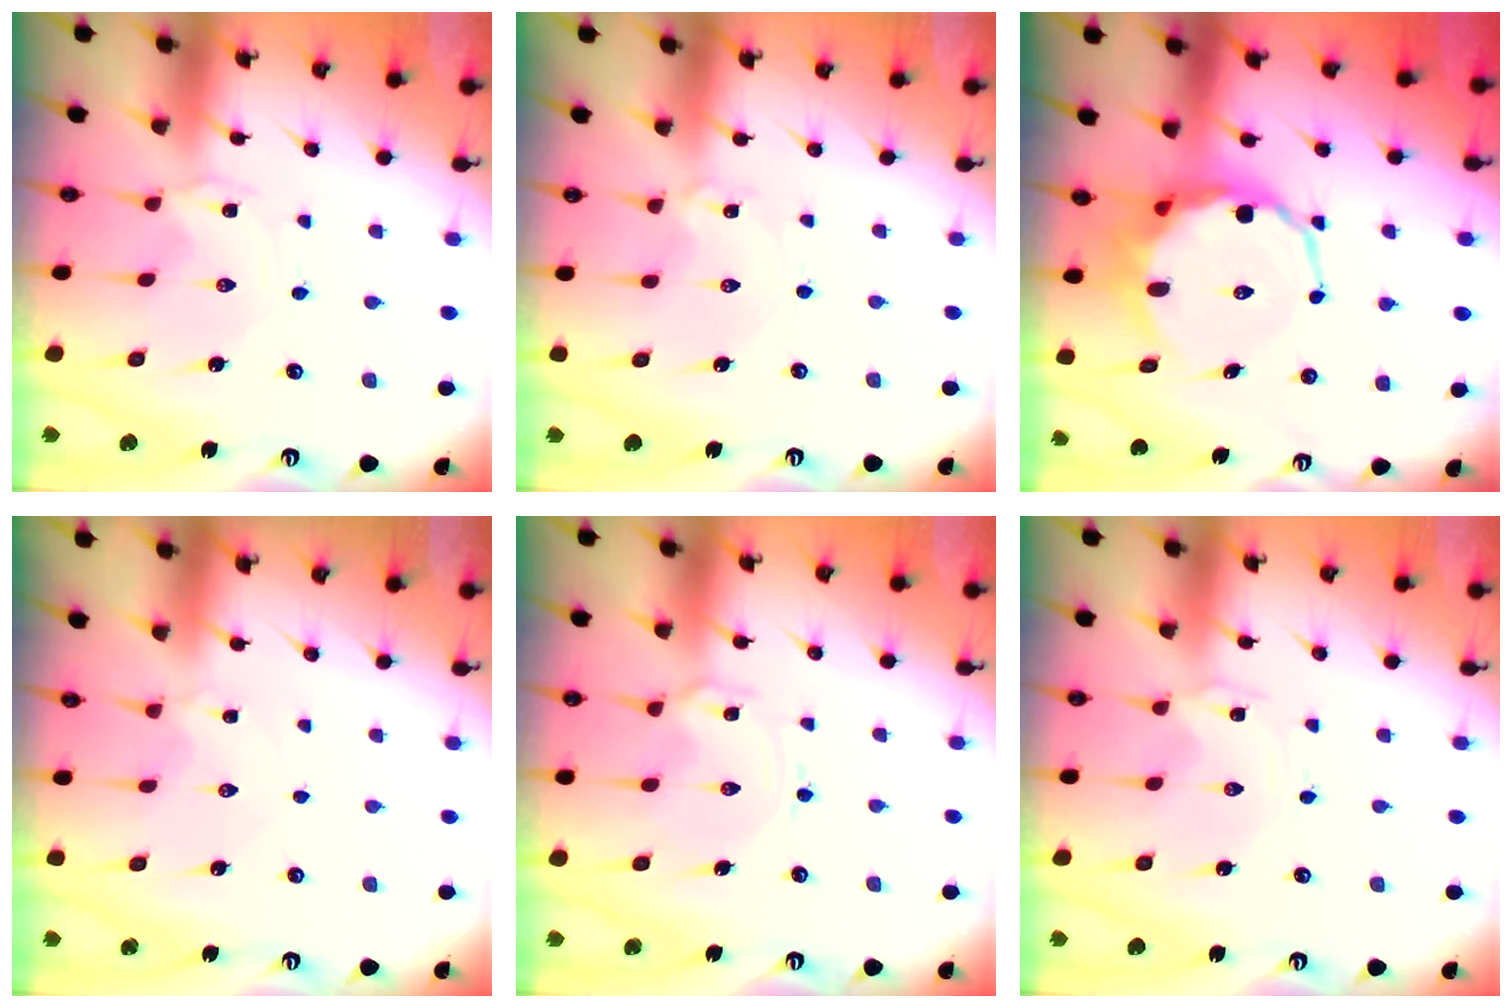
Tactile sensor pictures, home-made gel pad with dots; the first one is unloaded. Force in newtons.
{"total": 1.4, "press": 1.3, "slide": 0.2}
{"total": 9.9, "press": 9.6, "slide": 2.7}
{"total": 3.5, "press": 3.4, "slide": 0.5}
{"total": 2.8, "press": 2.7, "slide": 0.5}
{"total": 0.0}